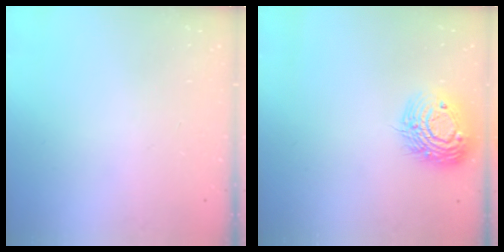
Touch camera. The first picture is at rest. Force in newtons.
{"total": 15.3, "press": 15.3, "slide": 1.2}